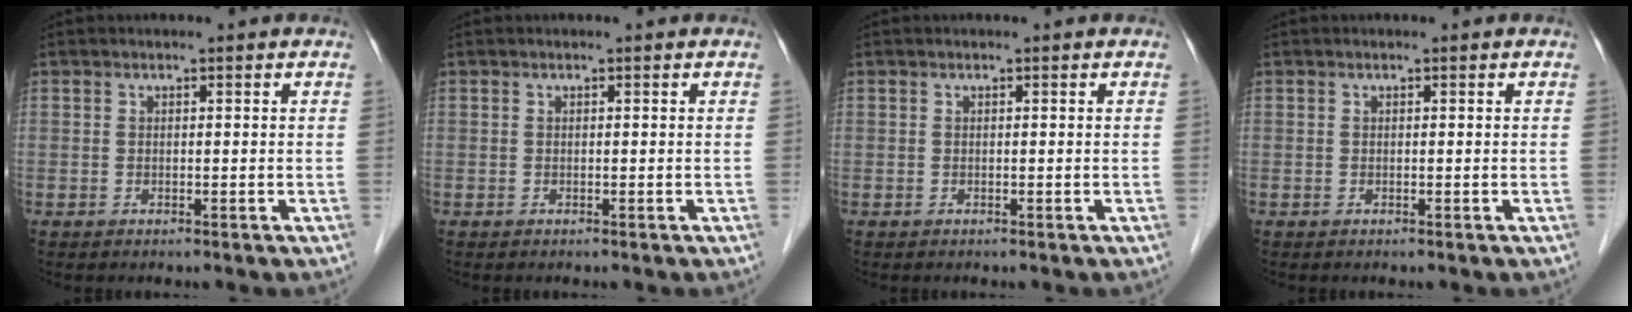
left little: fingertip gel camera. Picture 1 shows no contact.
{"total": 0.0}
{"total": 0.0}
{"total": 0.0}